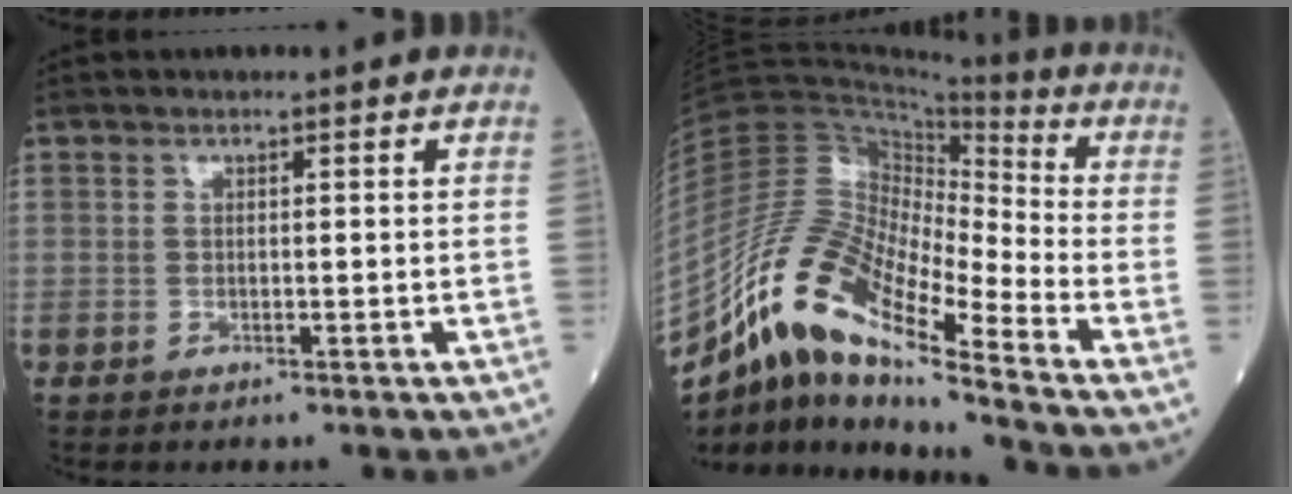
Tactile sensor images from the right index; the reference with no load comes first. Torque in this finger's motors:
{"motor_torque": [1.23, -0.92, -0.25, -0.15]}